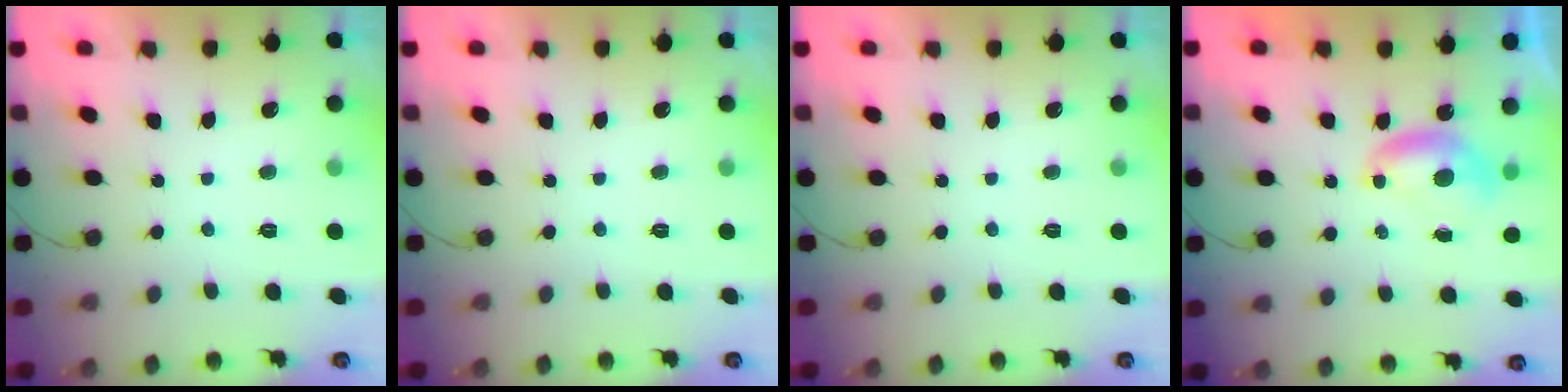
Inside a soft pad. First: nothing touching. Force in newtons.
{"total": 0.0}
{"total": 0.0}
{"total": 6.5, "press": 6.4, "slide": 0.9}